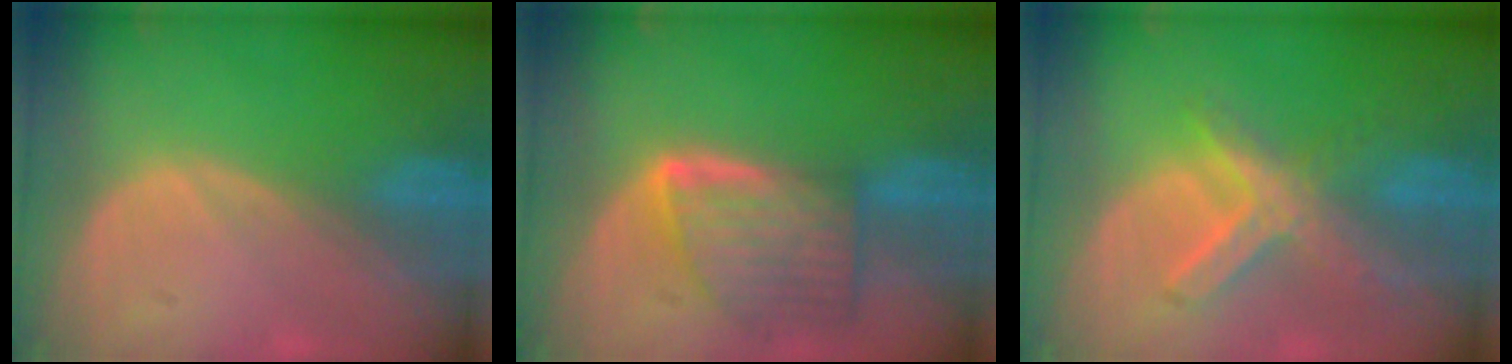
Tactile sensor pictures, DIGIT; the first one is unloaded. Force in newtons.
{"total": 8.1, "press": 7.3, "slide": 3.4}
{"total": 7.2, "press": 6.3, "slide": 3.6}